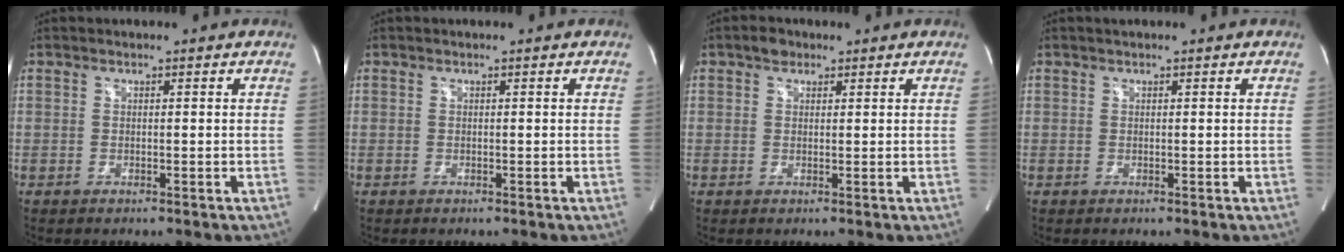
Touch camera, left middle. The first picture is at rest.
{"total": 0.0}
{"total": 1.9, "force": [1.2, 1.3, 0.7], "torque": [-0.013, 0.009, 0.017]}
{"total": 0.6, "force": [0.5, 0.1, 0.3], "torque": [-0.009, 0.010, 0.010]}